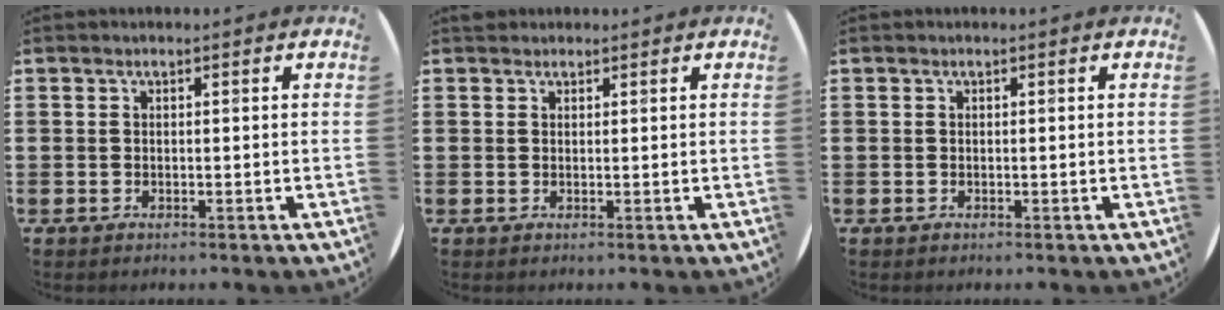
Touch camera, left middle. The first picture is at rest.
{"total": 0.7, "force": [0.6, 0.3, -0.1], "torque": [0.010, 0.001, 0.011]}
{"total": 0.0}